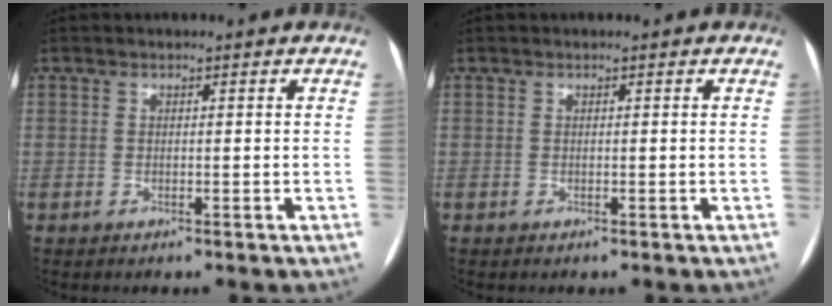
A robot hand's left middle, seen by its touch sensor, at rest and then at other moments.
{"total": 0.0}